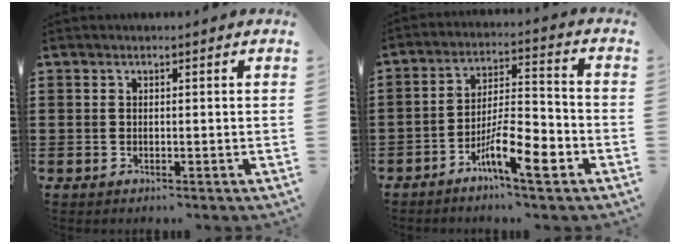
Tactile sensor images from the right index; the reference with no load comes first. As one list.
[{"total": 9.3, "force": [-5.5, 2.5, 7.1], "torque": [-0.132, 0.008, -0.099]}]